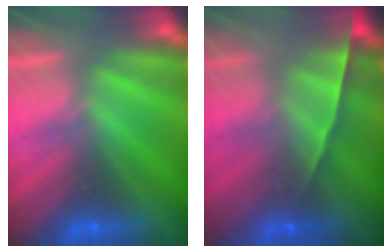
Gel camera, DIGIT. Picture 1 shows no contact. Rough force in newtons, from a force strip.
{"total": 1.5}